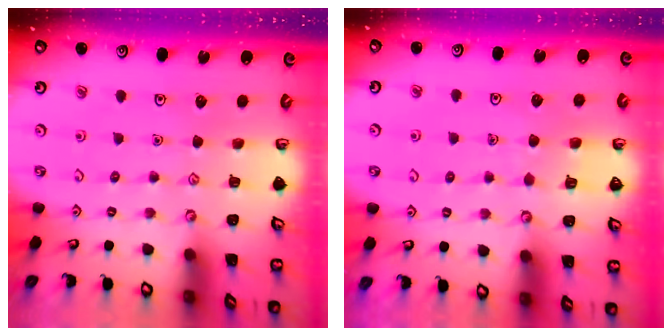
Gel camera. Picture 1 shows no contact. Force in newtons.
{"total": 3.3, "press": 3.3, "slide": 0.3}